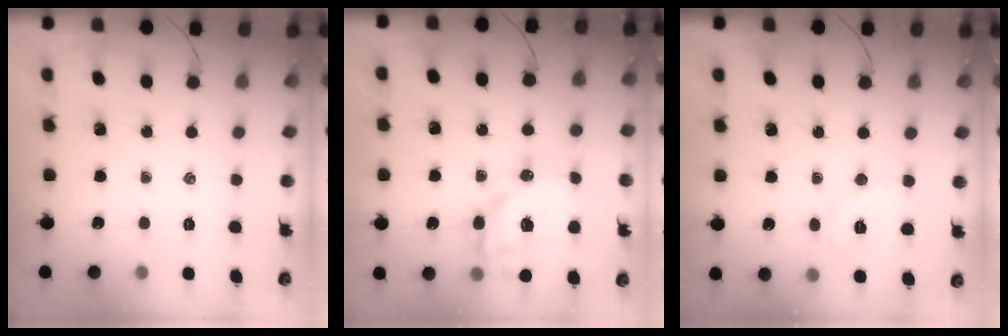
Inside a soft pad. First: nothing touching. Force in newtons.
{"total": 17.8, "press": 17.4, "slide": 3.7}
{"total": 6.1, "press": 6.1, "slide": 0.6}